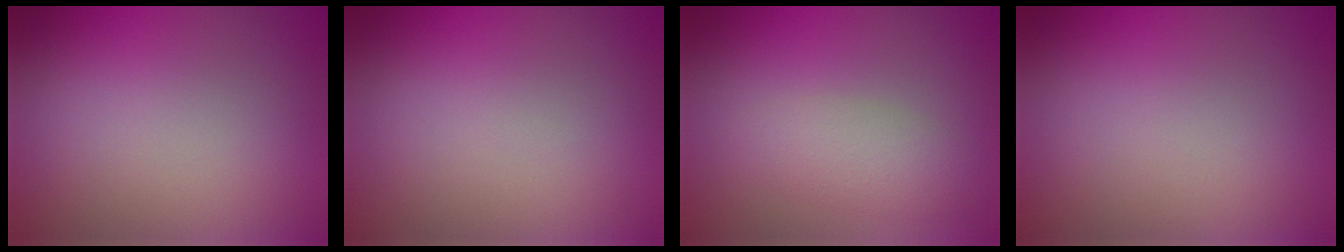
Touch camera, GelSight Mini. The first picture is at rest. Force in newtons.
{"total": 0.0}
{"total": 2.9, "press": 2.9, "slide": 0.1}
{"total": 0.0}